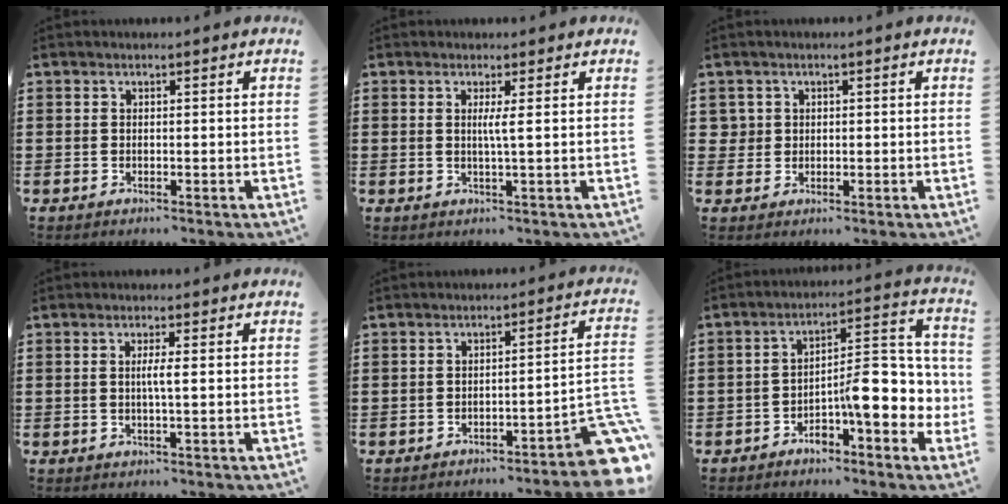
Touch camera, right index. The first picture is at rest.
{"total": 2.1, "force": [0.4, -0.5, 2.0], "torque": [-0.039, -0.006, 0.003]}
{"total": 1.9, "force": [0.4, 1.8, 0.2], "torque": [-0.013, 0.009, 0.005]}
{"total": 2.1, "force": [0.1, -0.1, 2.1], "torque": [-0.040, -0.004, -0.001]}
{"total": 5.1, "force": [-3.7, 0.4, 3.5], "torque": [-0.048, -0.014, -0.070]}
{"total": 9.5, "force": [-2.5, 4.1, 8.2], "torque": [-0.099, -0.007, -0.050]}